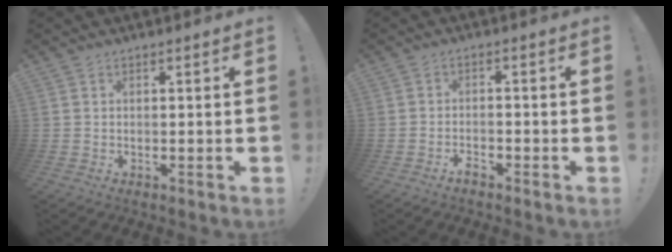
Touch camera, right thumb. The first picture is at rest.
{"total": 2.2, "force": [-2.1, 0.2, 0.6], "torque": [-0.014, 0.008, -0.037]}